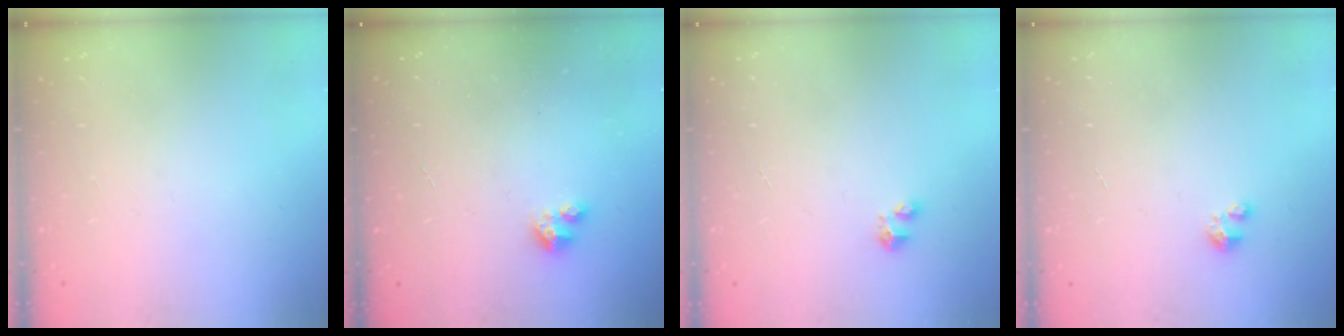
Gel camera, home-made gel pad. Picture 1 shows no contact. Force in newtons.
{"total": 2.9, "press": 2.9, "slide": 0.2}
{"total": 3.5, "press": 3.4, "slide": 0.5}
{"total": 1.5, "press": 1.5, "slide": 0.1}